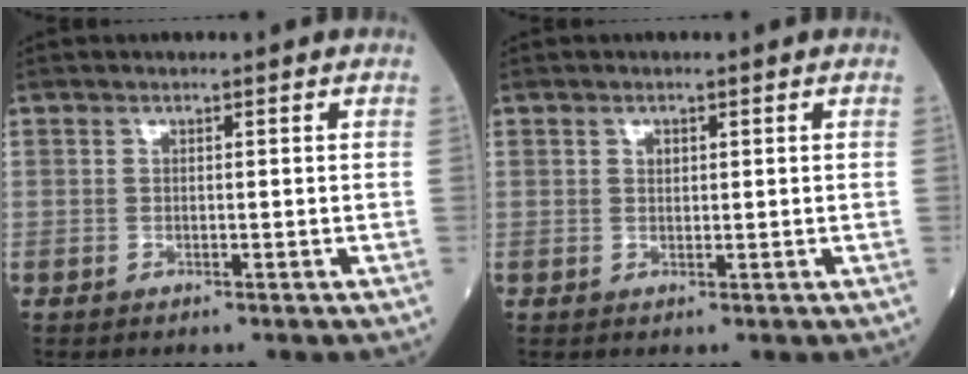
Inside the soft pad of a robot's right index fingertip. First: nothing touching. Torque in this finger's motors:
{"motor_torque": [-0.29, -0.10, -0.04, -0.01]}